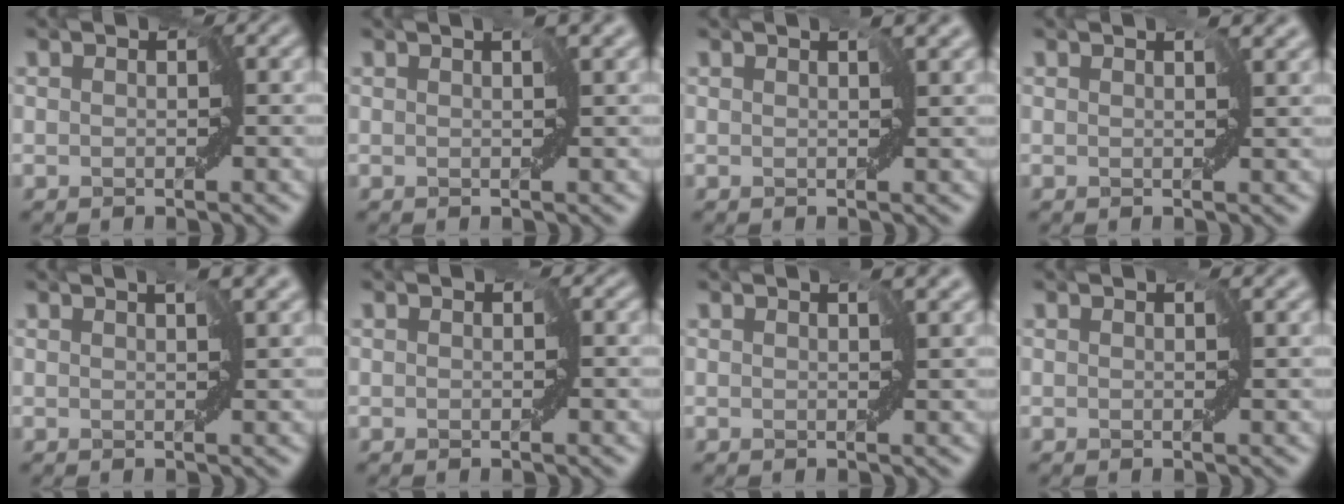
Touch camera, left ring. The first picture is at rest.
{"total": 1.5, "force": [0.8, 0.2, 1.3], "torque": [-0.023, 0.007, 0.016]}
{"total": 2.1, "force": [1.0, 0.7, 1.7], "torque": [-0.024, 0.004, 0.018]}
{"total": 2.1, "force": [1.1, 0.9, 1.5], "torque": [-0.019, 0.004, 0.015]}
{"total": 2.5, "force": [1.3, 0.5, 2.1], "torque": [-0.034, 0.006, 0.023]}
{"total": 0.0}
{"total": 2.2, "force": [1.0, 0.8, 1.7], "torque": [-0.024, 0.004, 0.017]}
{"total": 1.0, "force": [0.6, 0.3, 0.7], "torque": [-0.008, 0.004, 0.008]}